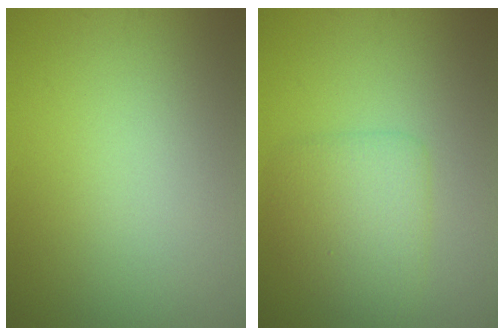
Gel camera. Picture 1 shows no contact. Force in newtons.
{"total": 3.5, "press": 3.5, "slide": 0.1}